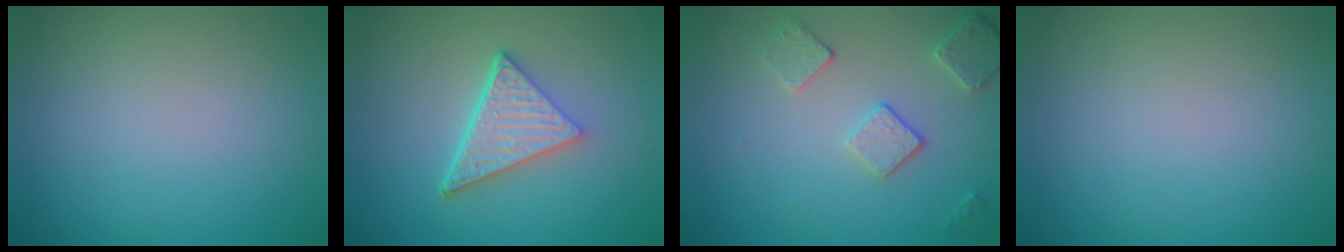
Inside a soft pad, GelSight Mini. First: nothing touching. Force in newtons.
{"total": 5.1, "press": 3.6, "slide": 3.7}
{"total": 2.6, "press": 2.5, "slide": 0.8}
{"total": 0.0}